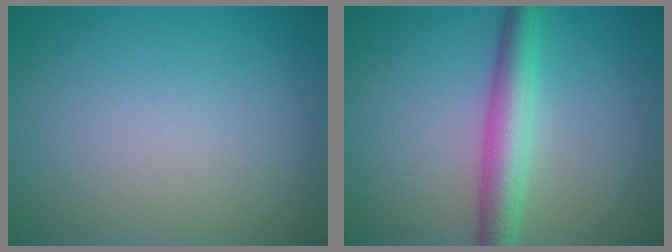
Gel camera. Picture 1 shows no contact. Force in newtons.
{"total": 4.6, "press": 4.6, "slide": 0.1}